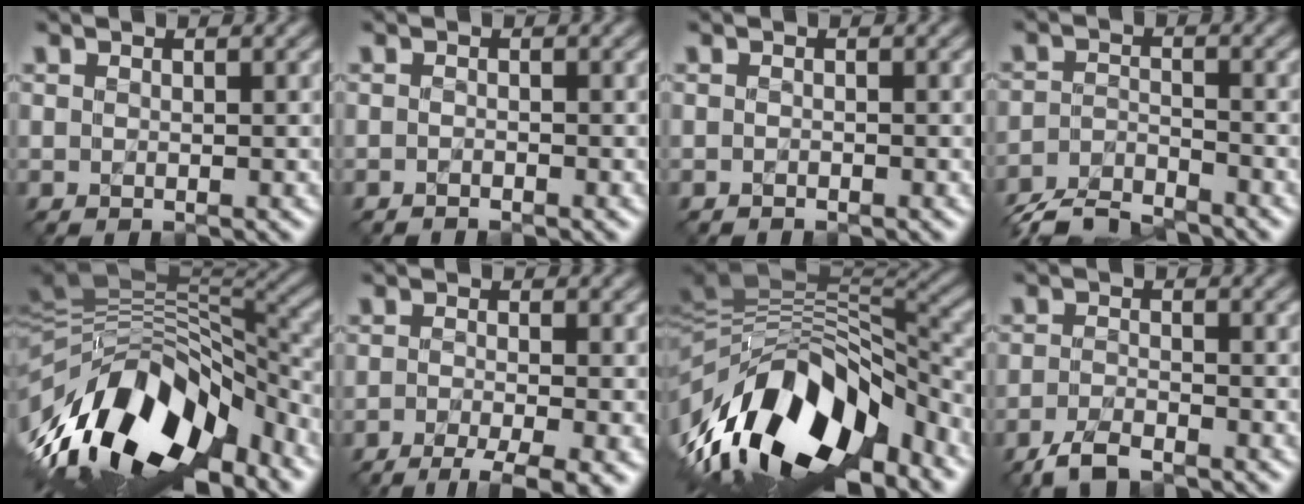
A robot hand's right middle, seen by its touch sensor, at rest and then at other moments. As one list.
[{"total": 0.9, "force": [-0.8, -0.4, -0.3], "torque": [-0.009, 0.003, -0.014]}, {"total": 0.8, "force": [-0.5, -0.4, -0.4], "torque": [-0.003, 0.003, -0.007]}, {"total": 4.8, "force": [-4.8, 0.4, 0.3], "torque": [-0.029, -0.005, -0.087]}, {"total": 13.9, "force": [-6.4, 7.0, 10.2], "torque": [-0.199, 0.019, -0.108]}, {"total": 4.8, "force": [-3.5, 0.6, 3.2], "torque": [-0.060, -0.004, -0.057]}, {"total": 15.2, "force": [-6.6, 7.1, 11.7], "torque": [-0.220, 0.009, -0.109]}, {"total": 2.3, "force": [-2.3, 0.0, 0.4], "torque": [-0.032, 0.001, -0.048]}]